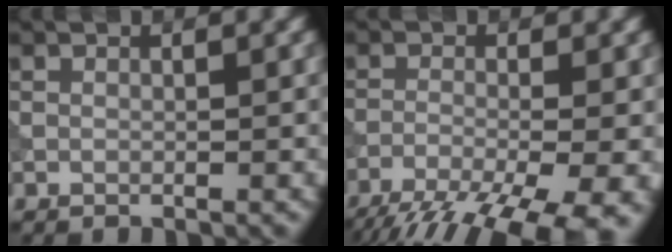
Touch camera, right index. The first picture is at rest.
{"total": 11.9, "force": [-8.3, 3.4, 7.8], "torque": [-0.135, -0.041, -0.113]}